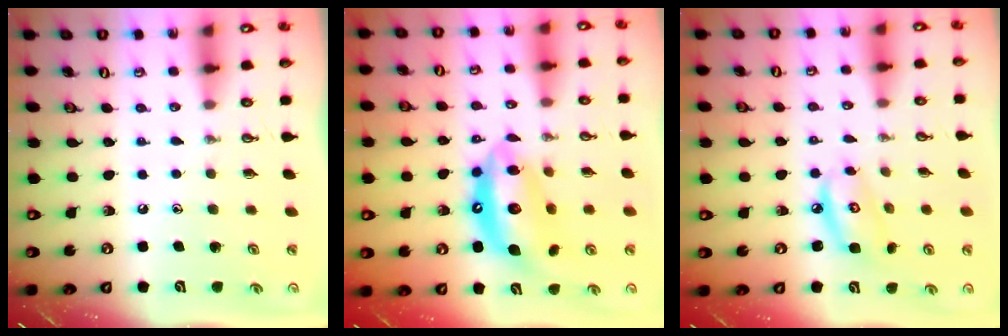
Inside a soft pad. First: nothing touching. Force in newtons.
{"total": 14.5, "press": 14.4, "slide": 1.4}
{"total": 7.2, "press": 7.1, "slide": 0.5}